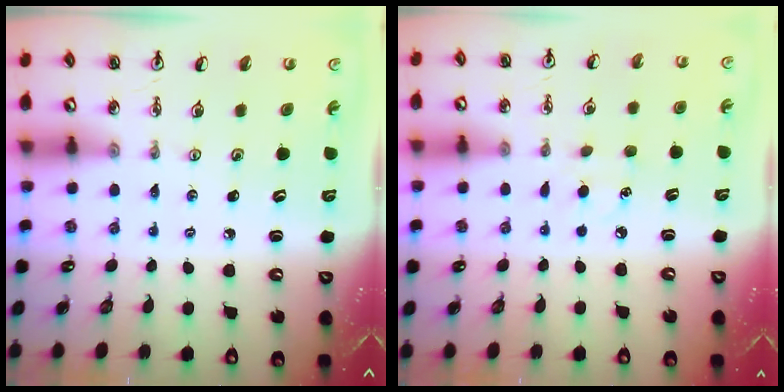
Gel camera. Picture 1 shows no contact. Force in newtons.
{"total": 4.8, "press": 4.8, "slide": 0.5}